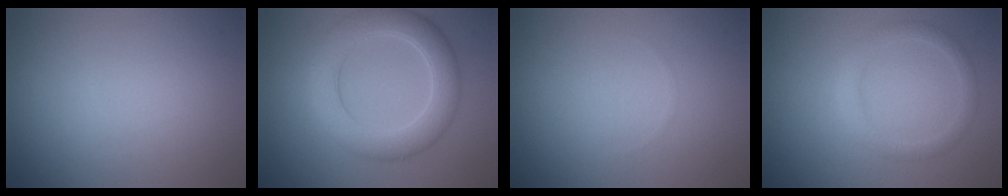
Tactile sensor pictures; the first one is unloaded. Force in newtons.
{"total": 5.8, "press": 5.8, "slide": 0.1}
{"total": 0.0}
{"total": 2.0, "press": 2.0, "slide": 0.1}